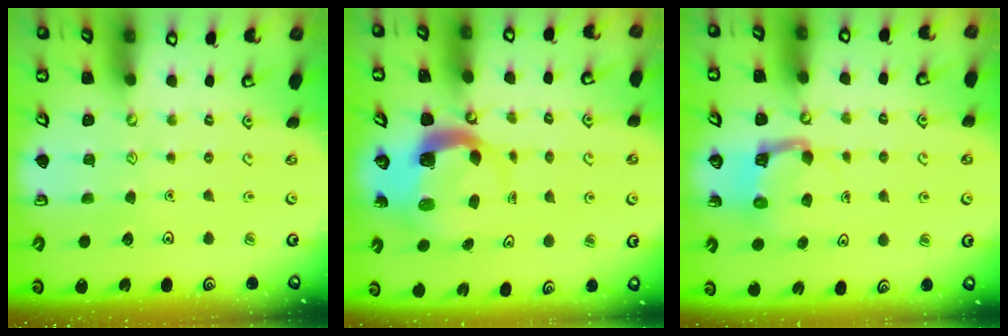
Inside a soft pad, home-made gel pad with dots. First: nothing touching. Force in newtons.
{"total": 5.1, "press": 5.1, "slide": 0.7}
{"total": 4.2, "press": 4.2, "slide": 0.1}